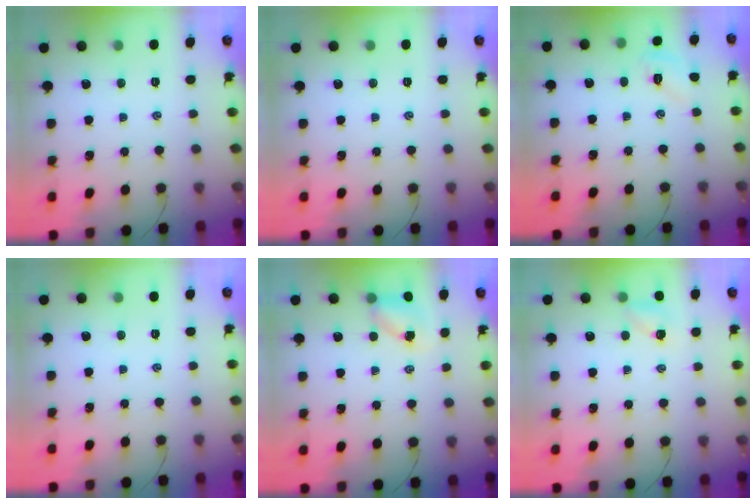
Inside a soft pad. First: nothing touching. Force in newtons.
{"total": 0.0}
{"total": 4.9, "press": 4.7, "slide": 1.4}
{"total": 0.0}
{"total": 4.7, "press": 4.7, "slide": 0.4}
{"total": 3.9, "press": 3.7, "slide": 1.2}